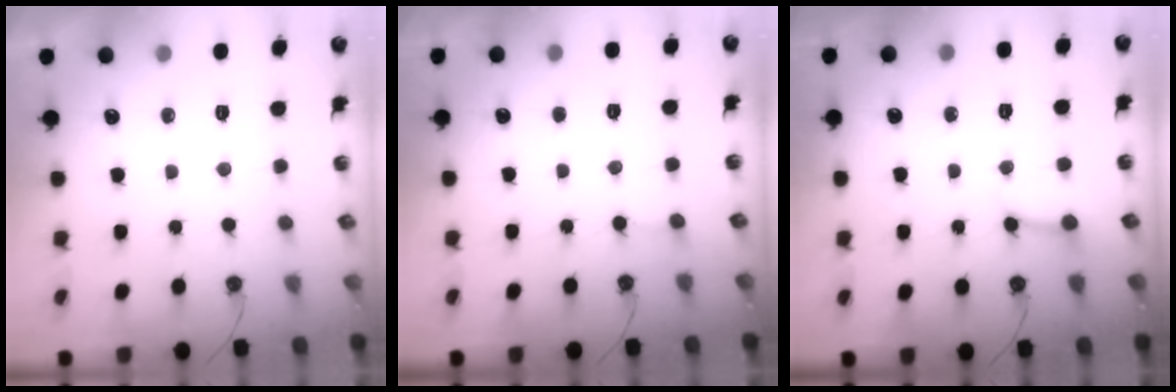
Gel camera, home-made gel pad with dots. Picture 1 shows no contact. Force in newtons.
{"total": 1.4, "press": 1.4, "slide": 0.1}
{"total": 2.9, "press": 2.9, "slide": 0.4}